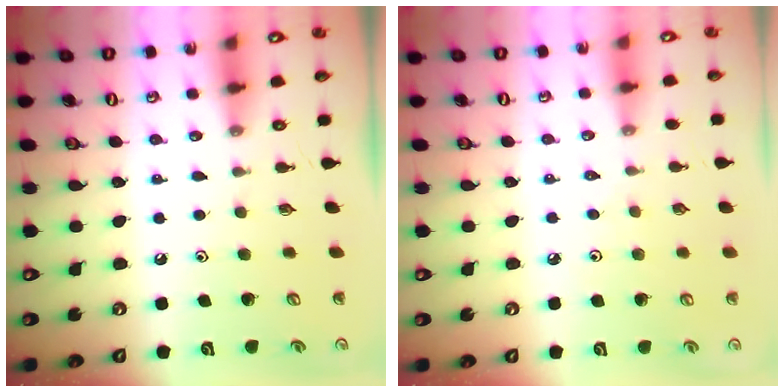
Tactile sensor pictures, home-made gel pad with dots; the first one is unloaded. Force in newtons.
{"total": 1.9, "press": 1.8, "slide": 0.5}